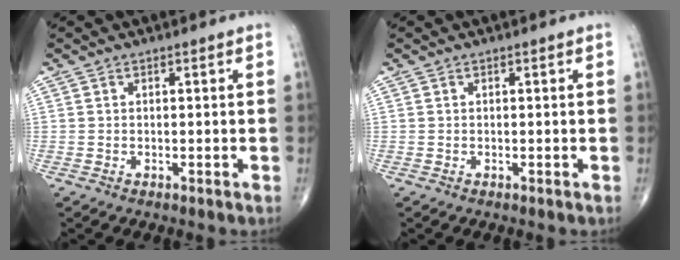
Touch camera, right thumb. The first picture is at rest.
{"total": 0.0}